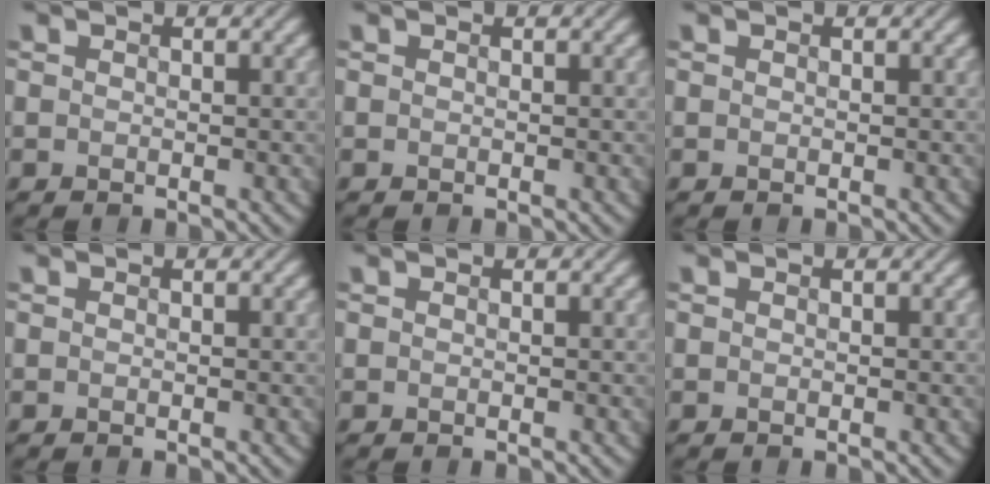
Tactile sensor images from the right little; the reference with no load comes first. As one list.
[{"total": 0.0}, {"total": 0.0}, {"total": 0.0}, {"total": 0.0}, {"total": 0.0}]